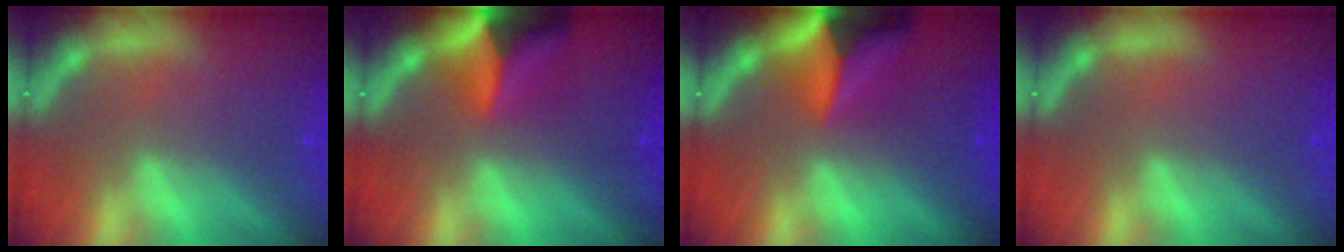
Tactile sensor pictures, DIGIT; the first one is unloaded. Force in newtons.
{"total": 7.4}
{"total": 9.0}
{"total": 0.0}